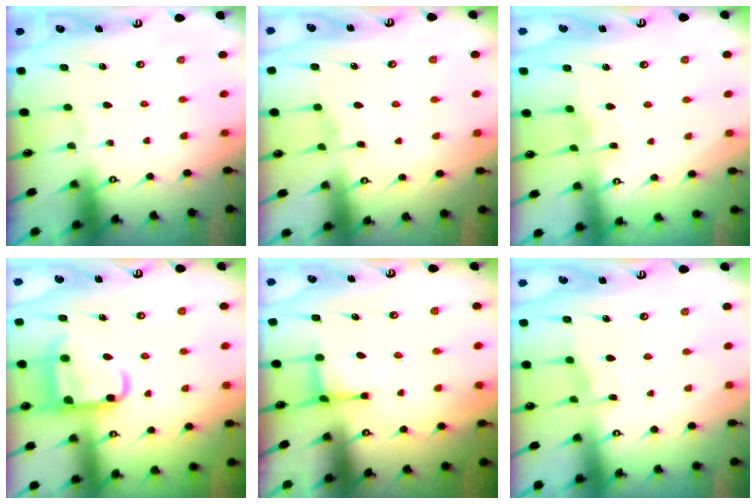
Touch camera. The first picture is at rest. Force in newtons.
{"total": 3.5, "press": 3.4, "slide": 0.5}
{"total": 2.9, "press": 2.9, "slide": 0.2}
{"total": 13.4, "press": 13.3, "slide": 1.4}
{"total": 2.9, "press": 2.8, "slide": 0.7}
{"total": 4.6, "press": 4.5, "slide": 0.6}